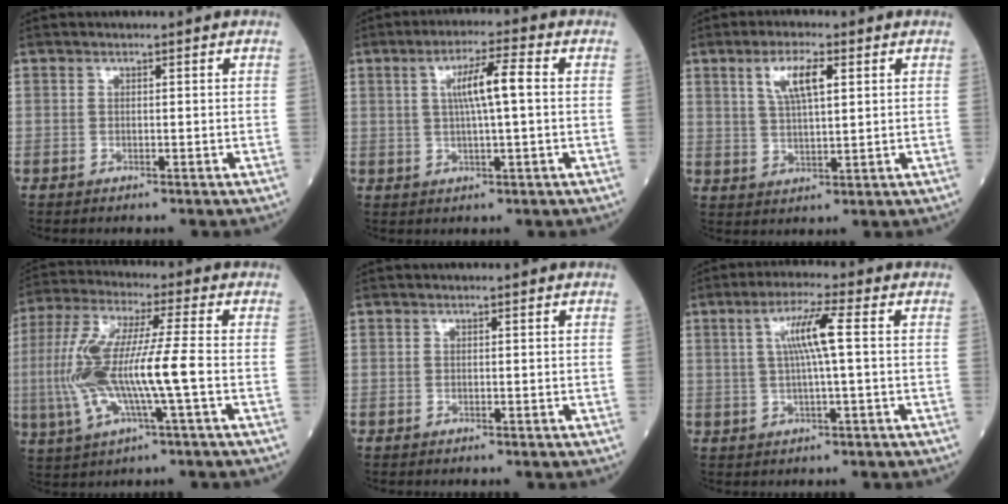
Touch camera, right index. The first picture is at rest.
{"total": 6.7, "force": [1.1, 0.2, 6.6], "torque": [-0.116, 0.008, 0.018]}
{"total": 6.3, "force": [2.7, 1.5, 5.6], "torque": [-0.109, 0.006, 0.052]}
{"total": 14.3, "force": [-2.0, 1.1, 14.1], "torque": [-0.301, 0.005, -0.041]}
{"total": 0.0}
{"total": 6.5, "force": [1.1, -0.3, 6.4], "torque": [-0.120, 0.009, 0.020]}